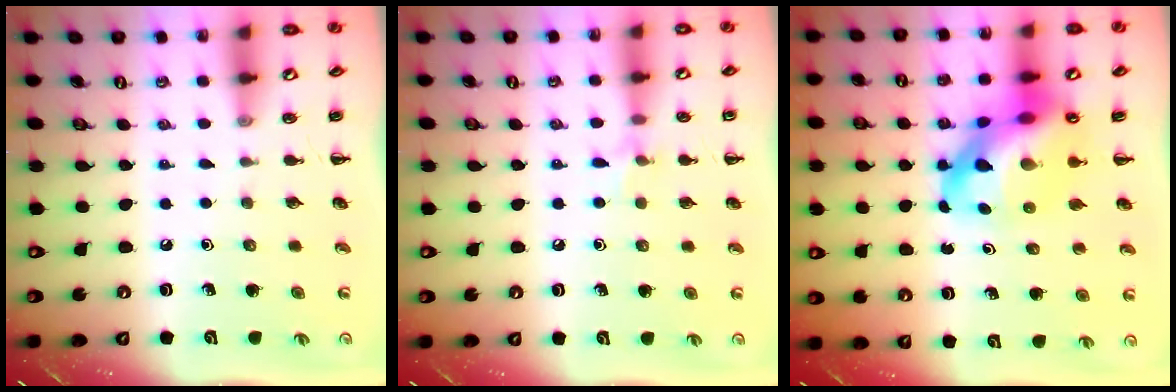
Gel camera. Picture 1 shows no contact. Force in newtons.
{"total": 5.8, "press": 5.5, "slide": 1.9}
{"total": 16.0, "press": 15.4, "slide": 4.1}